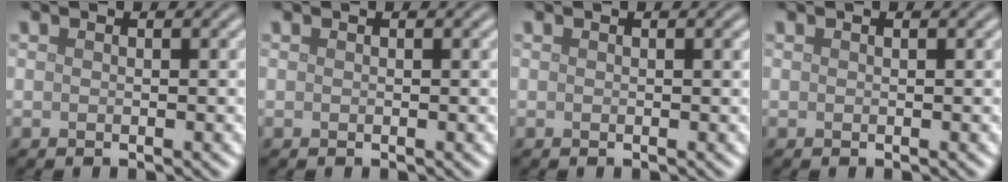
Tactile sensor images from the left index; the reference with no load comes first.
{"total": 0.0}
{"total": 0.0}
{"total": 0.0}